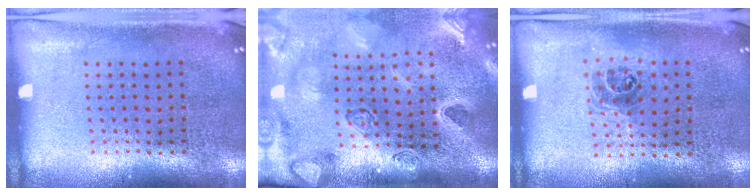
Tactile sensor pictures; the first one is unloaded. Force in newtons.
{"total": 4.1, "press": 3.2, "slide": 2.5}
{"total": 1.0, "press": 1.0, "slide": 0.4}